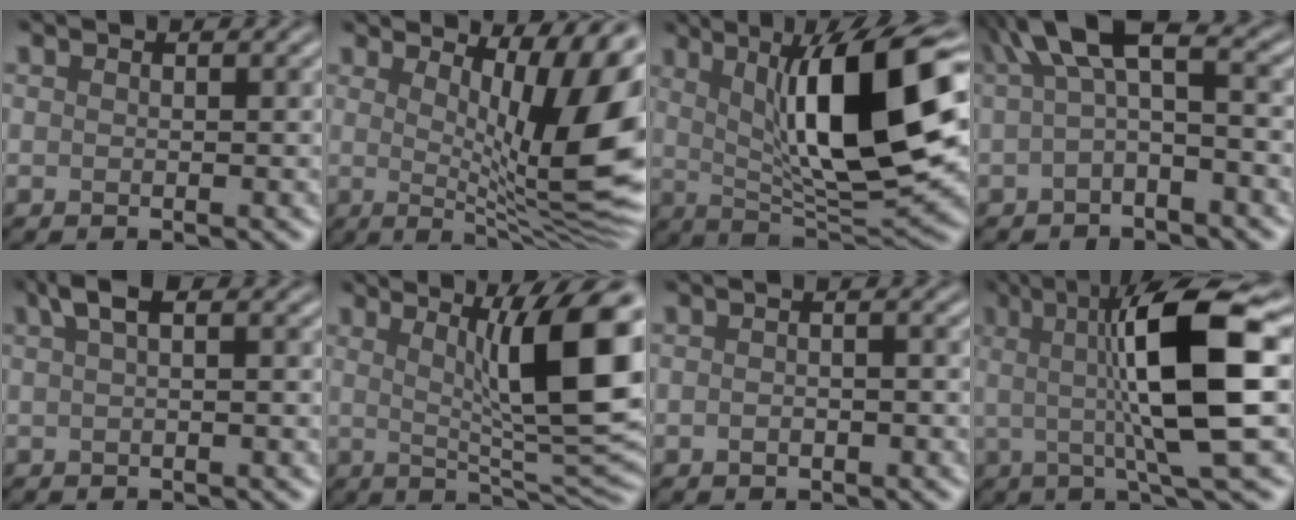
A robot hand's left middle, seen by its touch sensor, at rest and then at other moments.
{"total": 13.2, "force": [2.4, 3.6, 12.4], "torque": [-0.132, -0.003, 0.037]}
{"total": 12.8, "force": [2.6, 3.5, 12.0], "torque": [-0.180, 0.005, 0.046]}
{"total": 5.4, "force": [1.0, 1.9, 5.0], "torque": [-0.083, 0.016, 0.005]}
{"total": 2.5, "force": [1.0, 0.8, 2.1], "torque": [-0.035, 0.011, 0.017]}
{"total": 11.3, "force": [2.5, 2.4, 10.7], "torque": [-0.143, 0.002, 0.043]}
{"total": 1.4, "force": [-0.3, 0.7, 1.2], "torque": [-0.020, -0.004, -0.009]}
{"total": 11.4, "force": [1.3, 2.5, 11.0], "torque": [-0.159, 0.007, 0.021]}